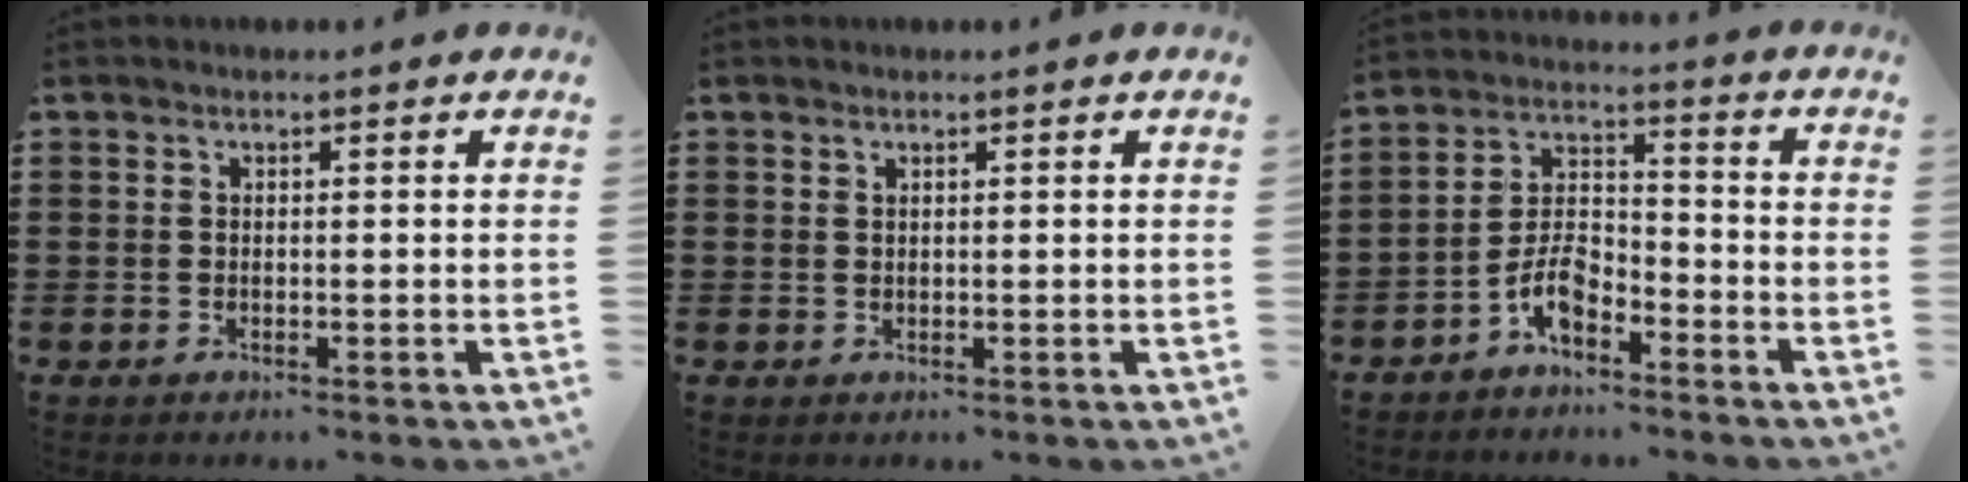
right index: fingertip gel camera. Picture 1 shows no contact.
{"total": 0.6, "force": [0.5, 0.3, 0.2], "torque": [-0.005, 0.002, 0.009]}
{"total": 6.1, "force": [-3.8, 2.8, 3.8], "torque": [-0.086, 0.009, -0.075]}